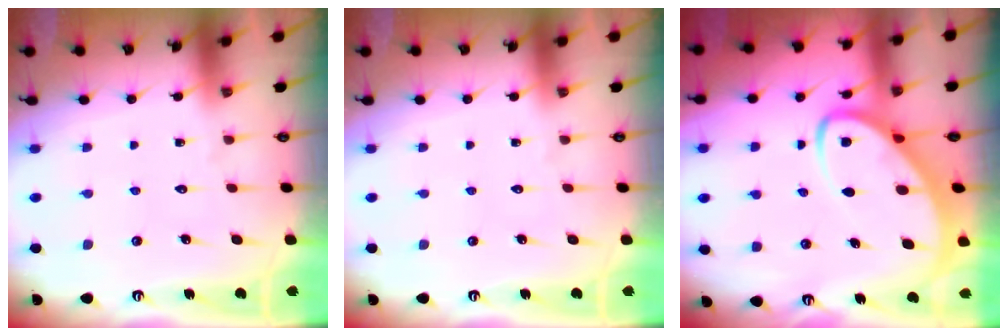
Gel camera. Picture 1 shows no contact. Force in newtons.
{"total": 0.0}
{"total": 7.9, "press": 7.8, "slide": 0.8}